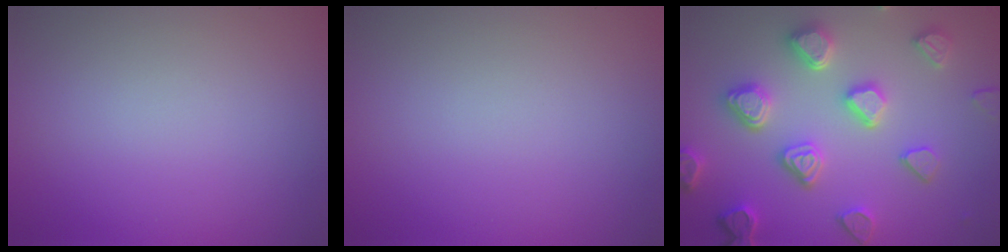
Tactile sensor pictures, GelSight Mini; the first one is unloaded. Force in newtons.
{"total": 0.0}
{"total": 5.1, "press": 4.9, "slide": 1.7}